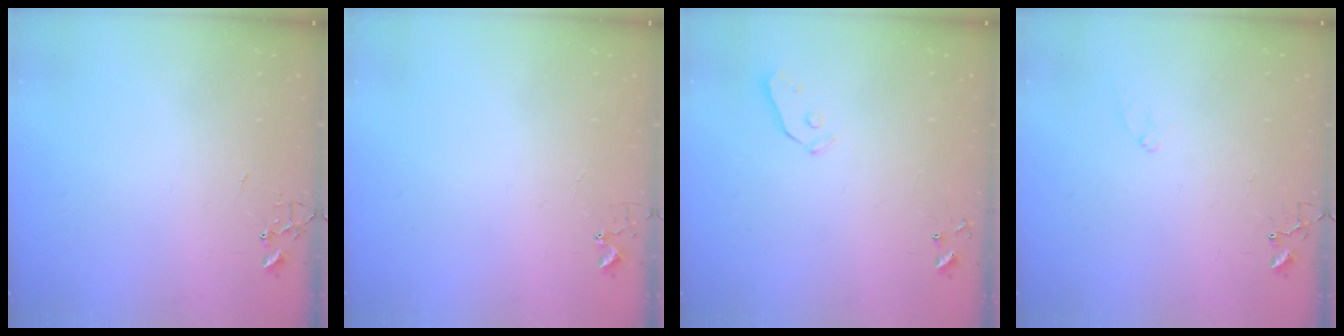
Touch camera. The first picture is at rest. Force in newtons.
{"total": 3.7, "press": 3.6, "slide": 0.5}
{"total": 3.4, "press": 3.4, "slide": 0.5}
{"total": 7.5, "press": 7.5, "slide": 0.7}